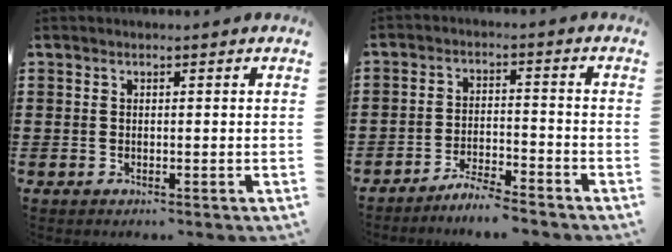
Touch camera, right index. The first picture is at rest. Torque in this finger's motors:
{"motor_torque": [0.72, 0.85, 0.34, 0.09]}